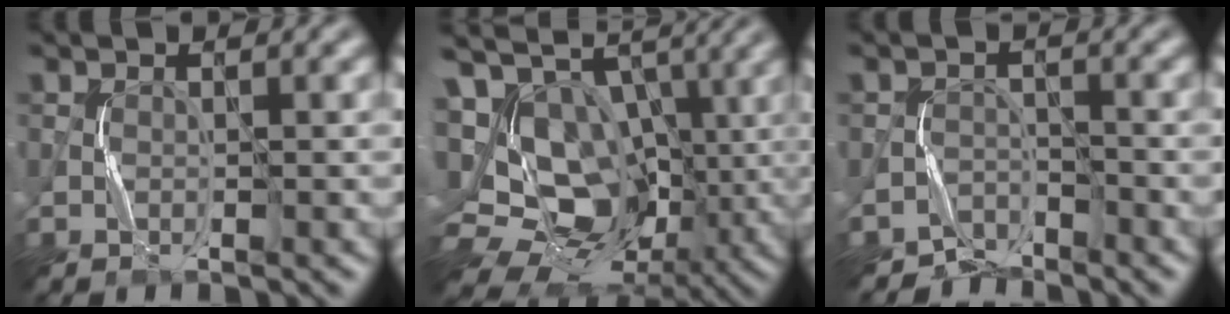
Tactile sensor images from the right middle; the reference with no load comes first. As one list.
[{"total": 14.8, "force": [0.9, 11.3, 9.5], "torque": [-0.197, -0.005, 0.037]}, {"total": 2.7, "force": [-2.4, 0.9, -0.8], "torque": [0.026, 0.004, -0.047]}]